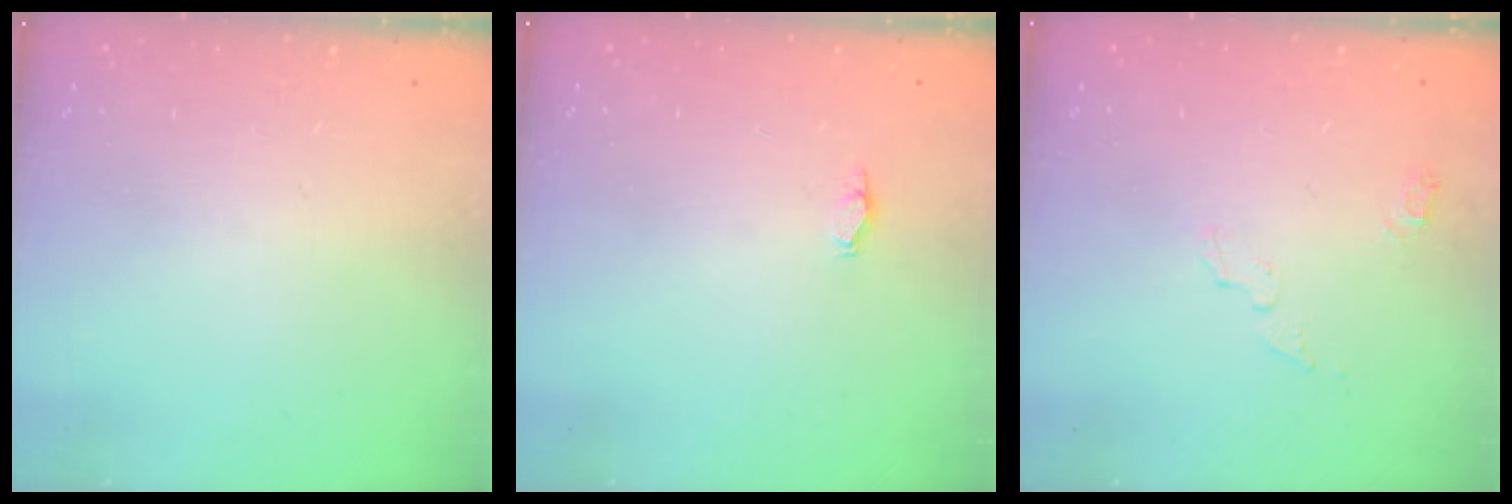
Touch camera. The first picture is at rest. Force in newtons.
{"total": 2.2, "press": 1.9, "slide": 1.2}
{"total": 4.1, "press": 4.1, "slide": 0.4}